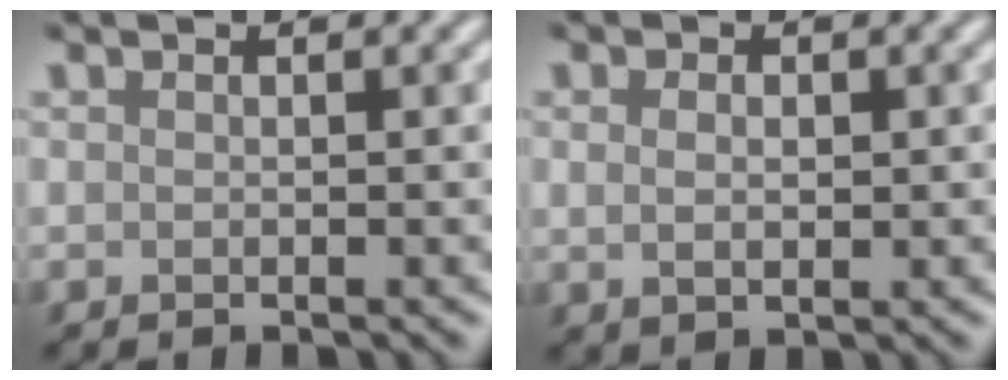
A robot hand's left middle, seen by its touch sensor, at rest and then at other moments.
{"total": 1.8, "force": [0.3, 1.1, 1.4], "torque": [-0.024, -0.003, 0.011]}